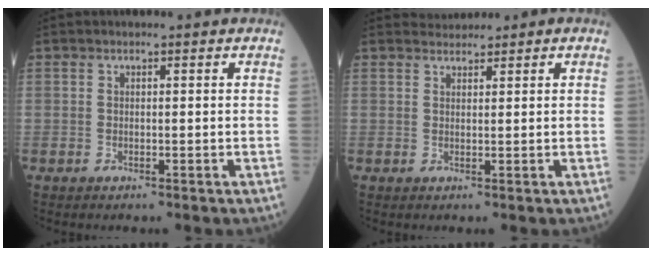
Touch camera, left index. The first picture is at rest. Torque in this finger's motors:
{"motor_torque": [-0.31, -0.07, -0.03, -0.01]}